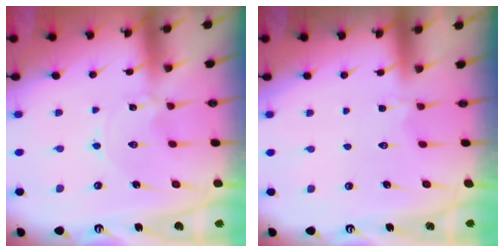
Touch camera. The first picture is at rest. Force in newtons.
{"total": 2.0, "press": 1.7, "slide": 1.0}